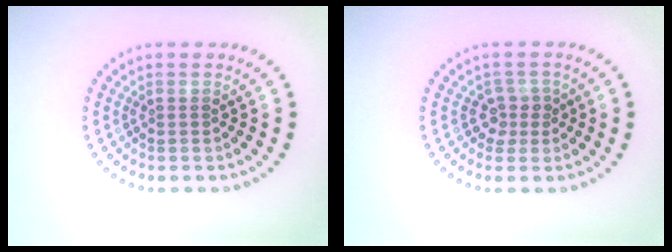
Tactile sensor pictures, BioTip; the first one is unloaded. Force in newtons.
{"total": 1.8, "press": 1.4, "slide": 1.1}